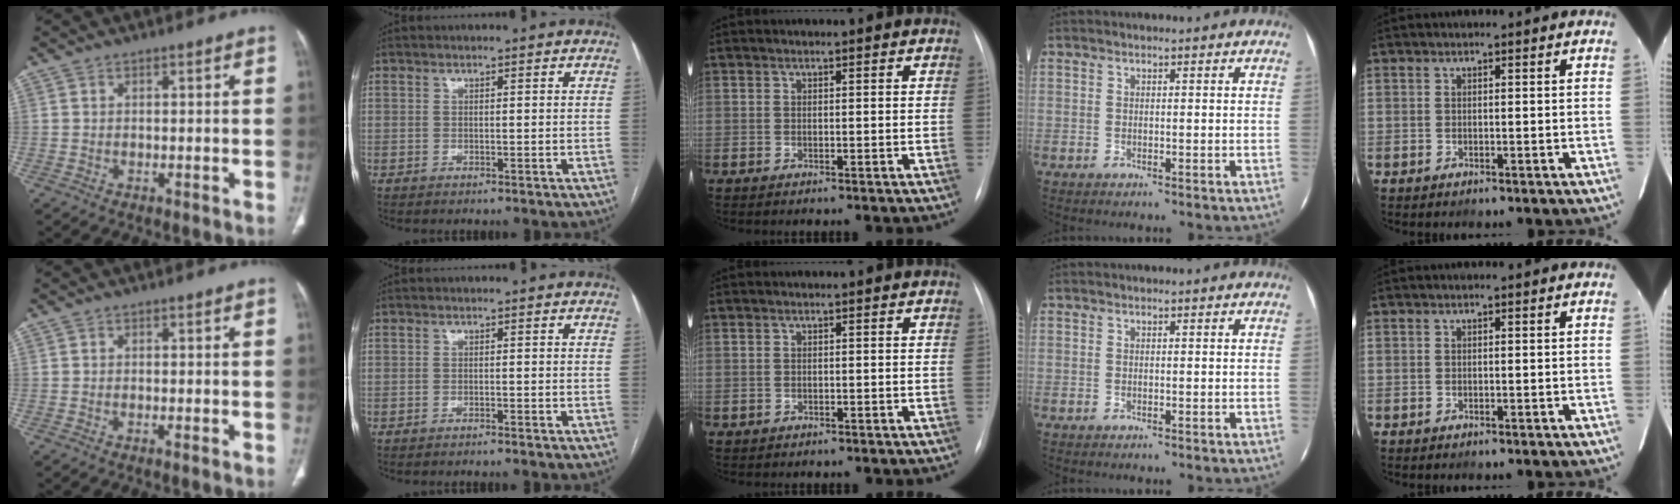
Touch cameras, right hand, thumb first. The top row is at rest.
{"thumb": {"total": 0.6, "force": [-0.4, 0.0, 0.5], "torque": [-0.014, -0.001, -0.006]}, "index": {"total": 0.9, "force": [-0.8, -0.2, 0.3], "torque": [-0.008, 0.001, -0.013]}, "middle": {"total": 0.5, "force": [-0.1, 0.5, 0.1], "torque": [0.001, 0.003, -0.001]}}